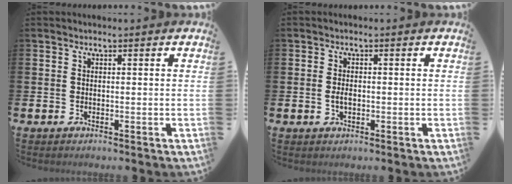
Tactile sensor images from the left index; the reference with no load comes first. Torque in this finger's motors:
{"motor_torque": [0.23, 0.17, 0.02, 0.06]}